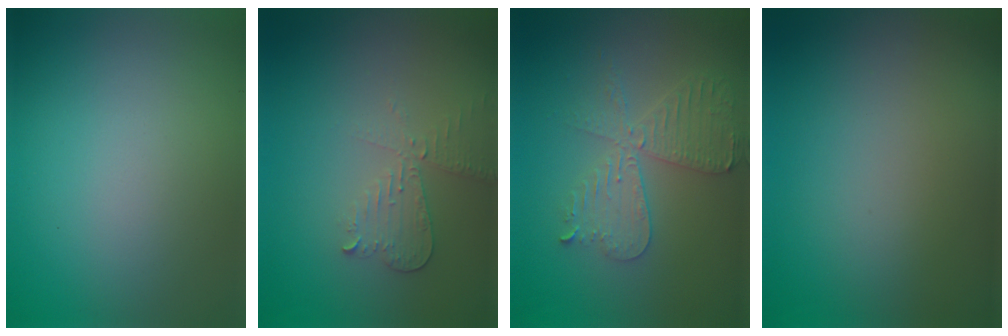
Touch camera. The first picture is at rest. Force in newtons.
{"total": 2.4, "press": 2.3, "slide": 0.5}
{"total": 4.3, "press": 3.7, "slide": 2.1}
{"total": 0.0}